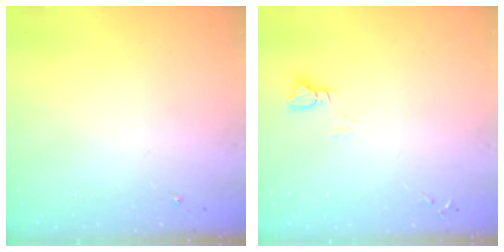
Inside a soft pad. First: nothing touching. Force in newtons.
{"total": 3.0, "press": 3.0, "slide": 0.3}